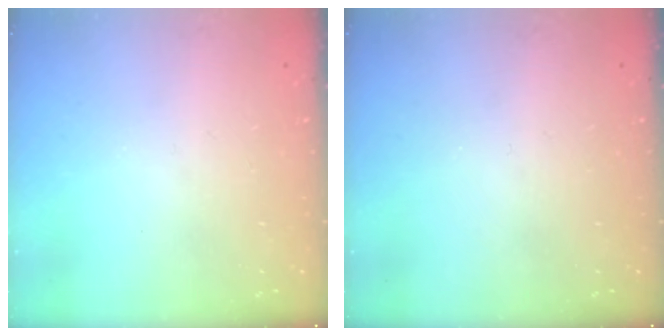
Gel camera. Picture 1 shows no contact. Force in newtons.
{"total": 0.0}